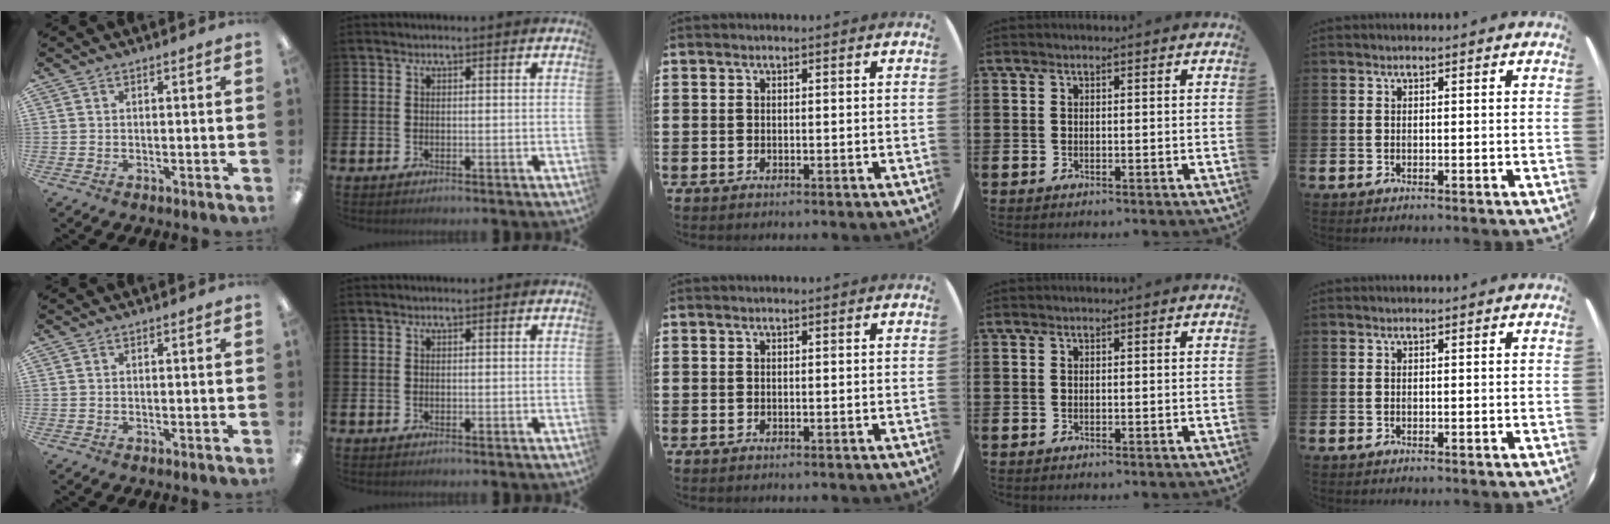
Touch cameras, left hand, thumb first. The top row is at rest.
{}